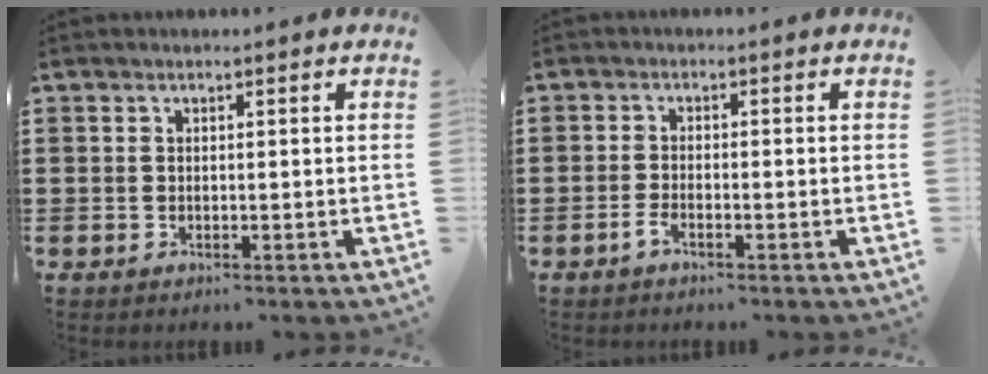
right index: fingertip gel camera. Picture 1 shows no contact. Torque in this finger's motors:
{"motor_torque": [2.14, 0.00, 0.13, 0.00]}